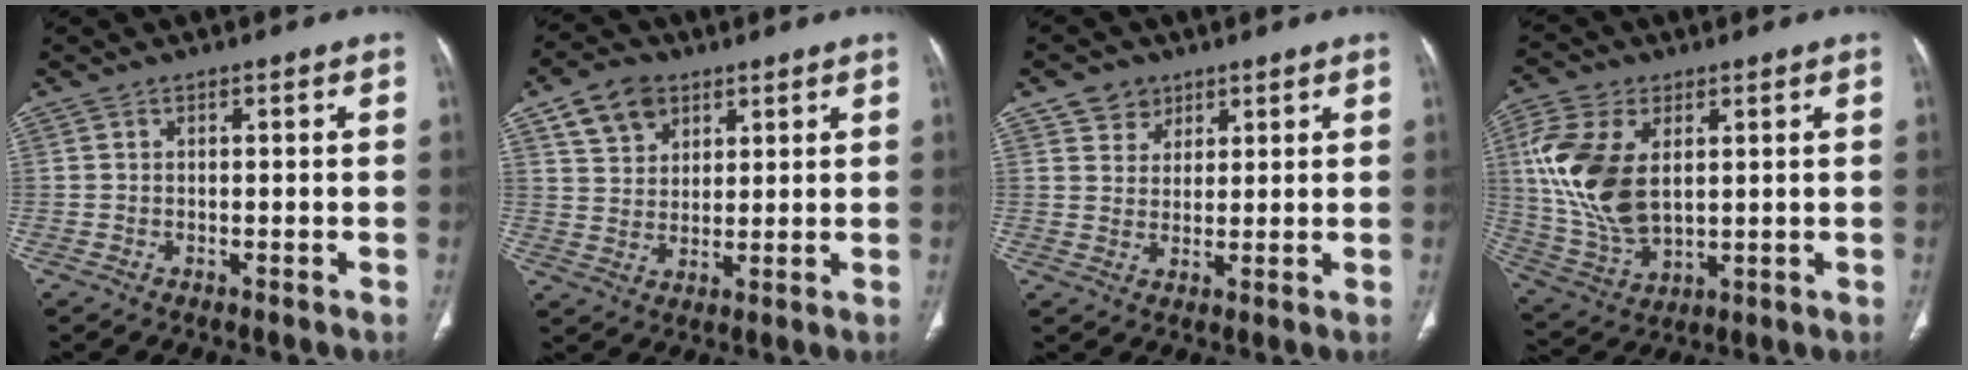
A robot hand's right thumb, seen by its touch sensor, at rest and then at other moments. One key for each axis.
{"total": 8.5, "fx": 4.6, "fy": 6.1, "fz": 3.8, "tx": -0.044, "ty": -0.014, "tz": 0.087}
{"total": 4.8, "fx": 2.9, "fy": 3.7, "fz": 0.9, "tx": 0.005, "ty": -0.018, "tz": 0.052}
{"total": 16.3, "fx": 3.3, "fy": 9.7, "fz": 12.6, "tx": -0.259, "ty": -0.009, "tz": 0.073}